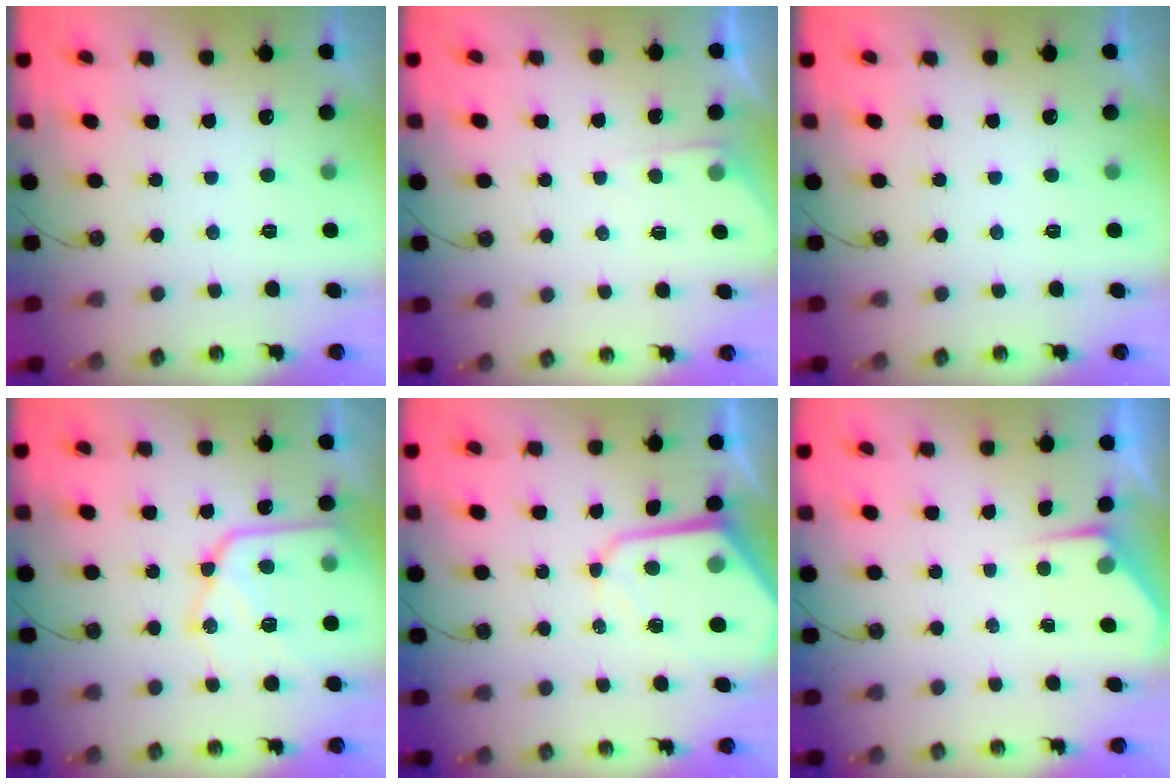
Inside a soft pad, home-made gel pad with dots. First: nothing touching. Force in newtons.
{"total": 2.7, "press": 2.7, "slide": 0.4}
{"total": 0.0}
{"total": 17.2, "press": 17.1, "slide": 1.2}
{"total": 9.6, "press": 9.5, "slide": 0.7}
{"total": 2.9, "press": 2.9, "slide": 0.5}